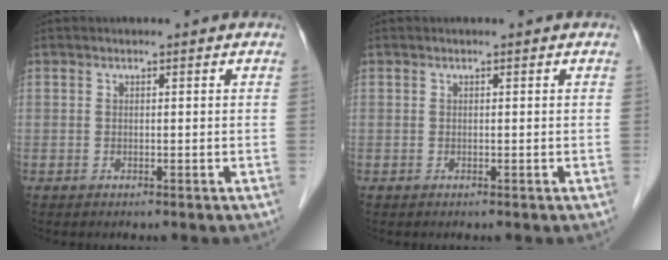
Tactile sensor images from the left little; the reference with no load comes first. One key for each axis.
{"total": 0.0}